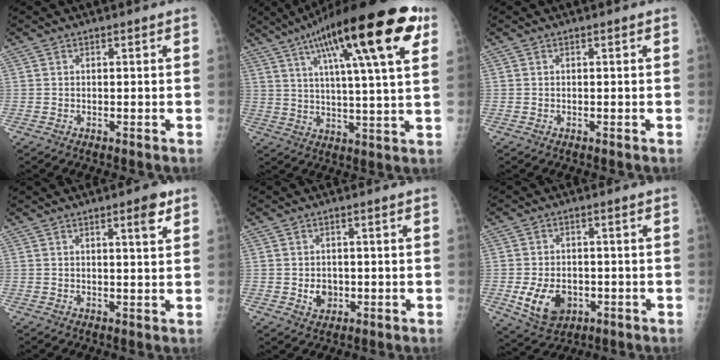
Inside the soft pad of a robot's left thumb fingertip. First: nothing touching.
{"total": 24.9, "force": [11.9, 5.3, 21.2], "torque": [-0.326, -0.006, 0.180]}
{"total": 0.0}
{"total": 4.0, "force": [2.2, 0.7, 3.3], "torque": [-0.043, -0.012, 0.031]}
{"total": 3.3, "force": [-0.4, 2.7, 1.7], "torque": [-0.013, 0.001, 0.001]}
{"total": 8.7, "force": [-2.4, 6.2, 5.6], "torque": [-0.085, 0.004, -0.027]}